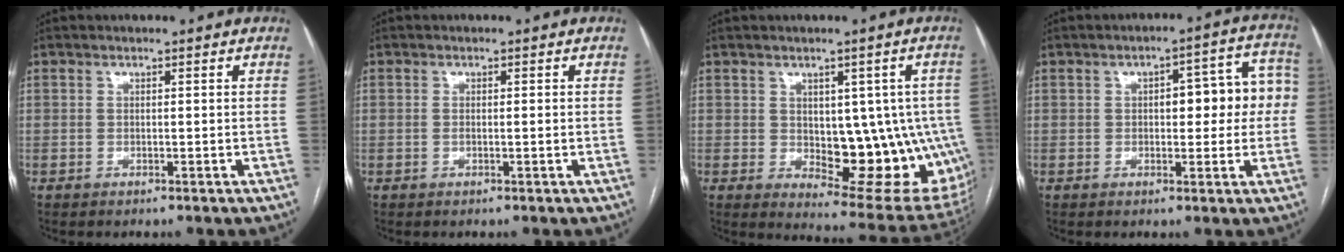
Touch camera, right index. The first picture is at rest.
{"total": 1.0, "force": [-0.1, 0.2, 1.0], "torque": [-0.019, 0.000, 0.001]}
{"total": 15.7, "force": [-1.7, 7.4, 13.8], "torque": [-0.125, 0.005, 0.001]}
{"total": 9.5, "force": [0.6, 3.7, 8.7], "torque": [-0.098, 0.042, 0.009]}